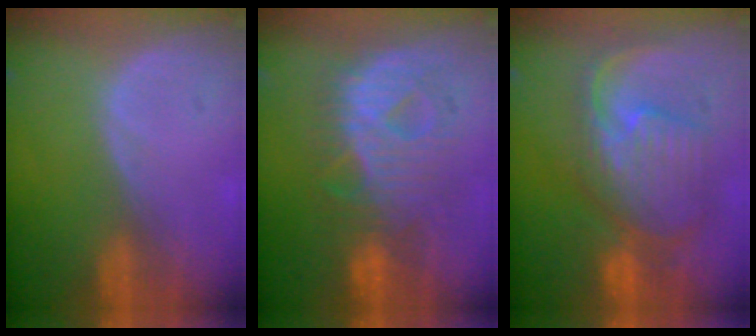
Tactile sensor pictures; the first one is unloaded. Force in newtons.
{"total": 9.3, "press": 9.3, "slide": 0.3}
{"total": 10.6, "press": 9.5, "slide": 4.7}